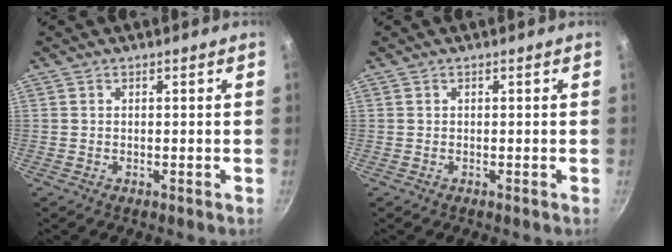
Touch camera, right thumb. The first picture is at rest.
{"total": 0.0}